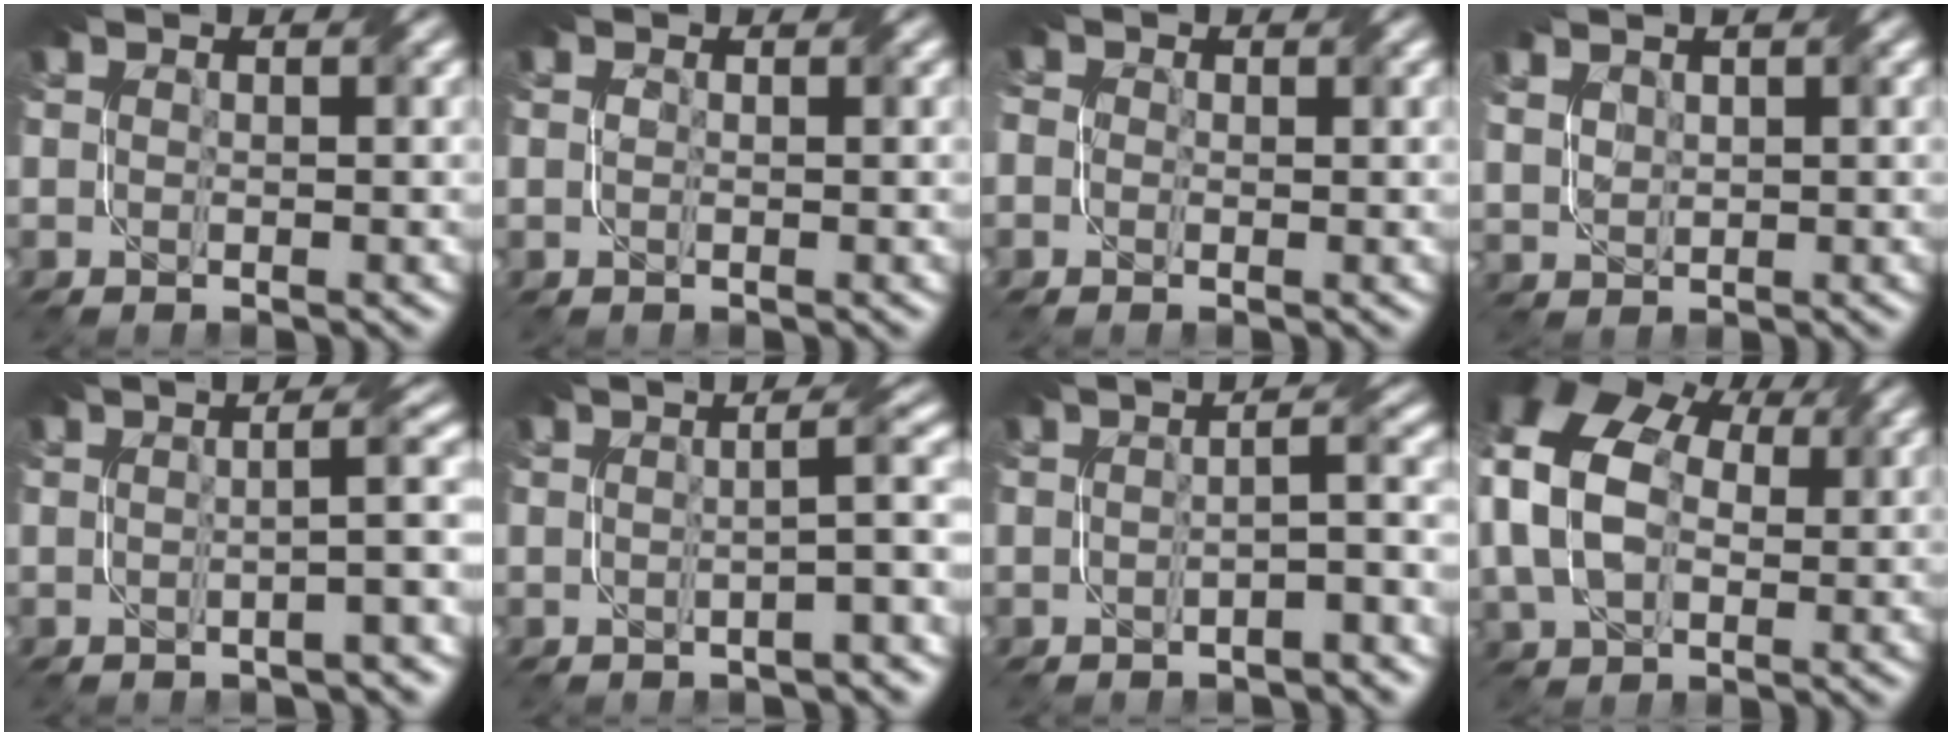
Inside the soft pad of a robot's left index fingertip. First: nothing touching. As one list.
[{"total": 0.0}, {"total": 1.1, "force": [0.1, 1.1, 0.3], "torque": [-0.006, 0.007, -0.007]}, {"total": 1.5, "force": [1.1, 0.8, 0.6], "torque": [-0.018, 0.005, 0.030]}, {"total": 3.5, "force": [-0.8, 0.5, 3.4], "torque": [-0.029, 0.018, -0.025]}, {"total": 3.4, "force": [-1.0, 0.5, 3.2], "torque": [-0.031, 0.017, -0.027]}, {"total": 2.8, "force": [-1.5, 0.3, 2.3], "torque": [-0.031, 0.010, -0.030]}, {"total": 11.7, "force": [2.7, 8.3, 7.8], "torque": [-0.173, 0.016, 0.052]}]